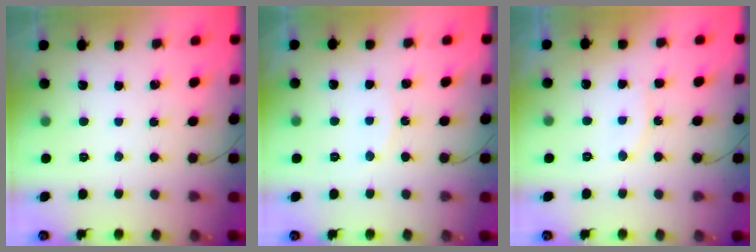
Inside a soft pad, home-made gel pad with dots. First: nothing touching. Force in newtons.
{"total": 5.8, "press": 5.8, "slide": 0.6}
{"total": 6.9, "press": 6.9, "slide": 0.3}